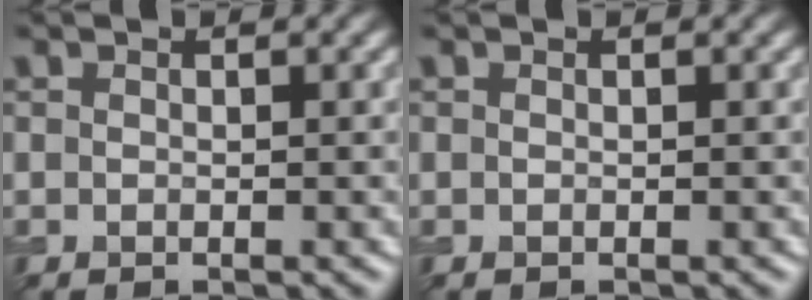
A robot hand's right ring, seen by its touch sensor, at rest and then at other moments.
{"total": 0.0}